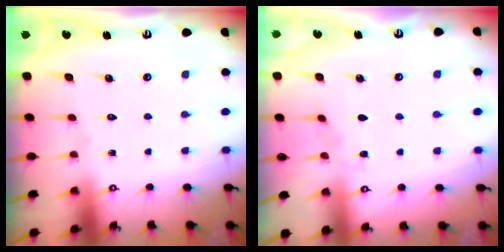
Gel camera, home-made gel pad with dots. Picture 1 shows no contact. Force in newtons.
{"total": 2.5, "press": 2.5, "slide": 0.3}